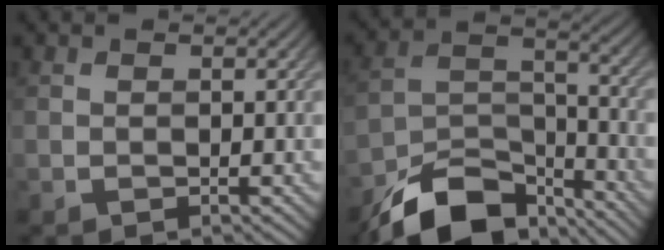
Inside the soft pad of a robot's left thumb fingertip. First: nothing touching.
{"total": 13.5, "force": [-10.2, 5.6, 6.8], "torque": [-0.133, -0.012, -0.184]}